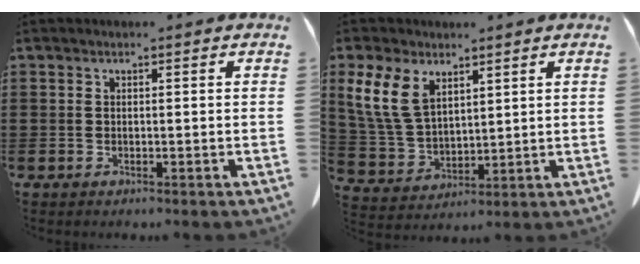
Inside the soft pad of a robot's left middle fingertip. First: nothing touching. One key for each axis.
{"total": 9.0, "fx": 4.7, "fy": 5.3, "fz": 5.4, "tx": -0.146, "ty": 0.004, "tz": 0.088}